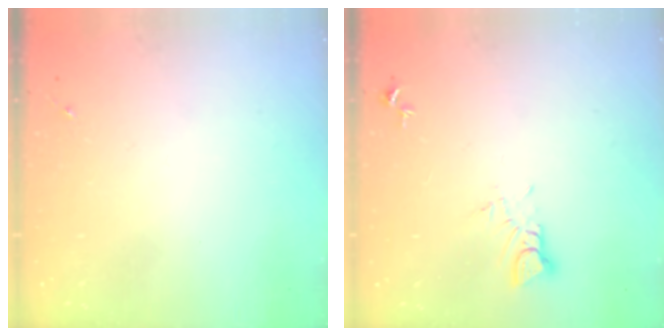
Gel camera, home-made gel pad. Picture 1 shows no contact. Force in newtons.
{"total": 3.5, "press": 3.5, "slide": 0.2}